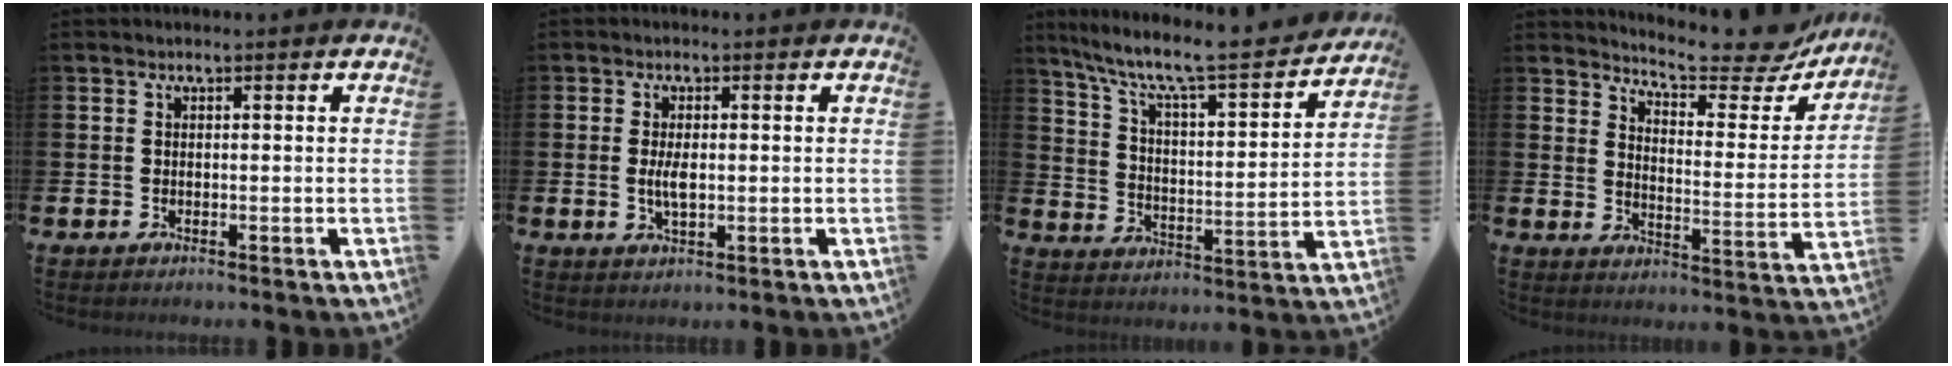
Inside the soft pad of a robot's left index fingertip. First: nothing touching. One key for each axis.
{"total": 3.1, "fx": 0.1, "fy": 1.3, "fz": 2.8, "tx": -0.044, "ty": -0.002, "tz": -0.002}
{"total": 8.7, "fx": 7.5, "fy": 1.3, "fz": 4.1, "tx": -0.108, "ty": -0.055, "tz": 0.119}
{"total": 8.7, "fx": 8.2, "fy": 1.1, "fz": 2.7, "tx": -0.062, "ty": -0.064, "tz": 0.141}